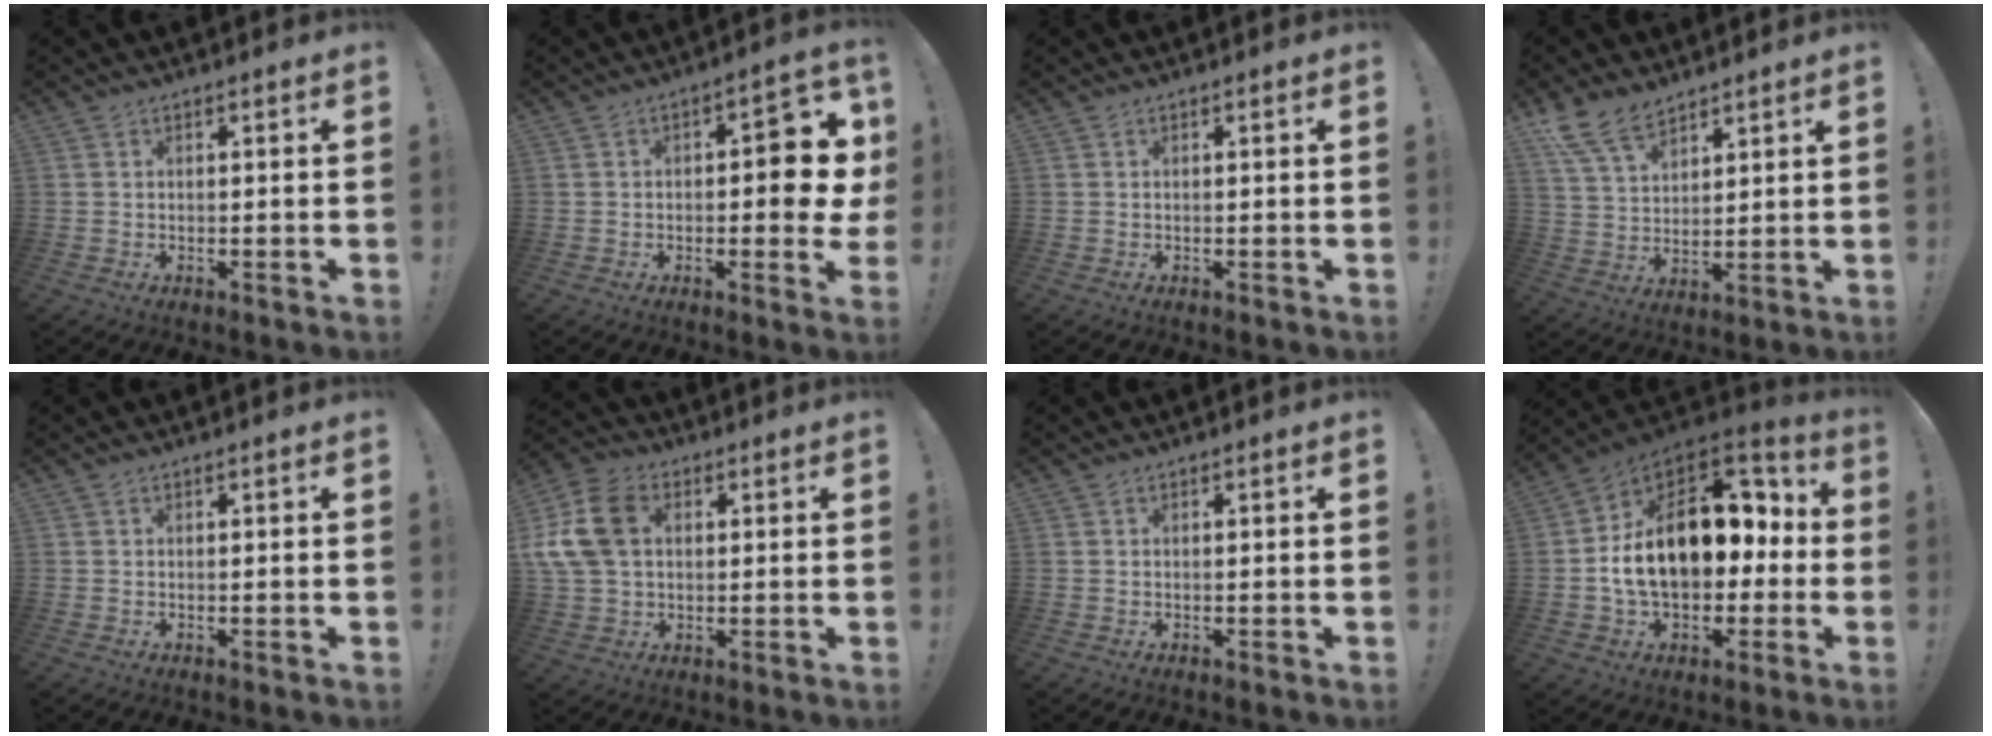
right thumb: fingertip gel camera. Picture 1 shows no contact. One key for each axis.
{"total": 9.2, "fx": 0.0, "fy": 4.3, "fz": 8.1, "tx": -0.080, "ty": 0.000, "tz": -0.004}
{"total": 0.0}
{"total": 10.9, "fx": 8.4, "fy": 5.3, "fz": 4.7, "tx": -0.100, "ty": -0.041, "tz": 0.166}
{"total": 0.0}
{"total": 15.1, "fx": 3.3, "fy": 11.0, "fz": 9.7, "tx": -0.203, "ty": 0.006, "tz": 0.068}
{"total": 0.0}
{"total": 22.7, "fx": 1.4, "fy": 14.7, "fz": 17.3, "tx": -0.269, "ty": 0.013, "tz": 0.045}